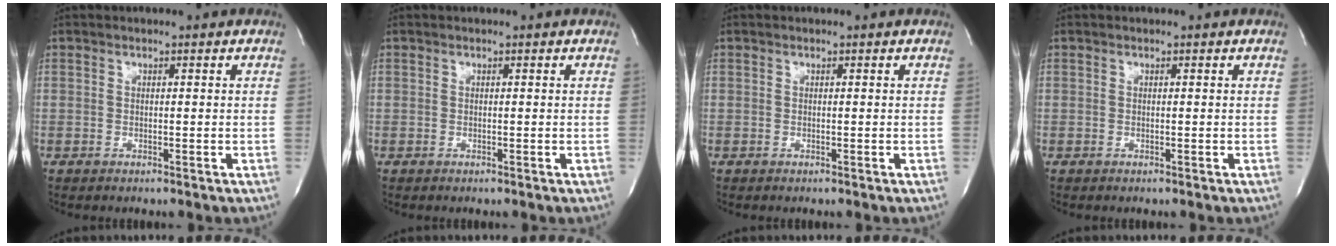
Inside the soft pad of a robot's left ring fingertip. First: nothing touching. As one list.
[{"total": 0.0}, {"total": 0.0}, {"total": 0.0}]